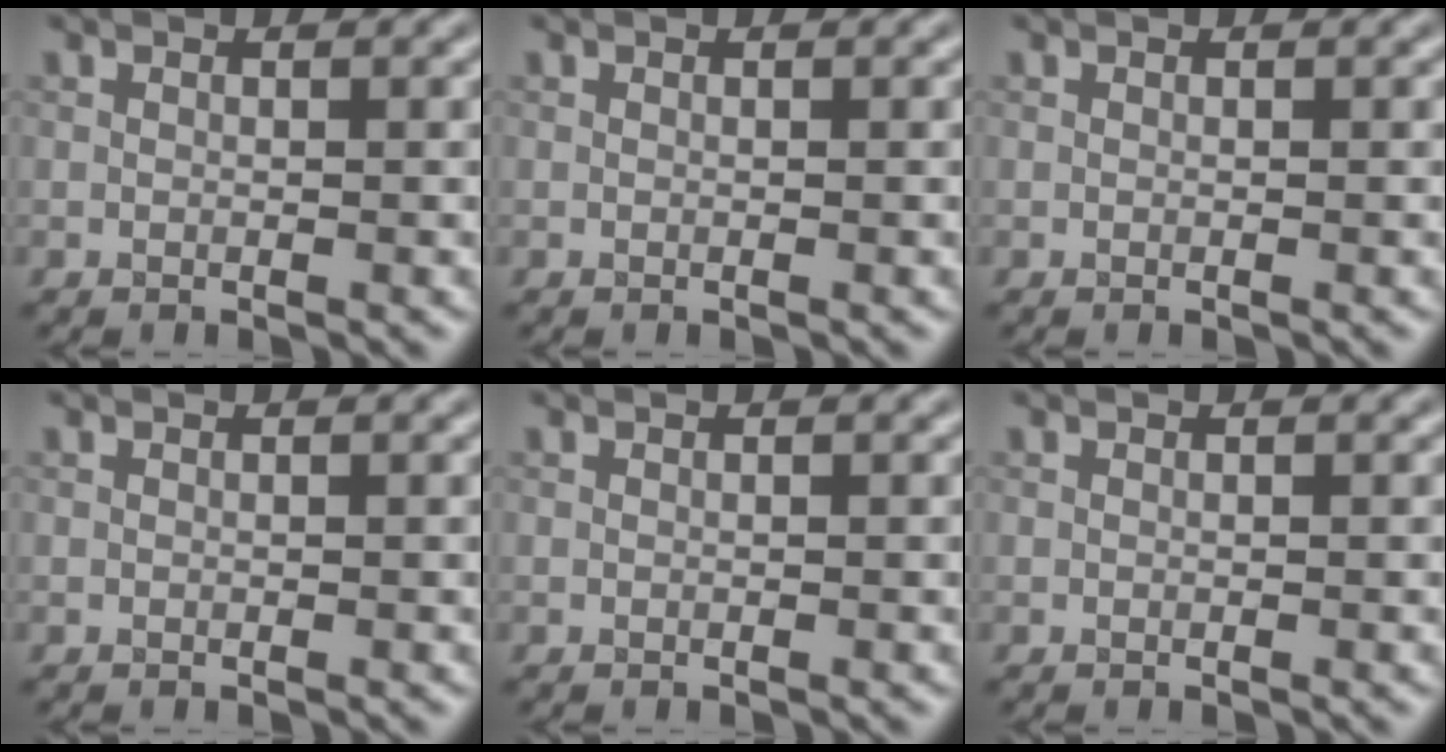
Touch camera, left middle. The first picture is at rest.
{"total": 0.0}
{"total": 0.0}
{"total": 0.0}
{"total": 0.0}
{"total": 0.0}